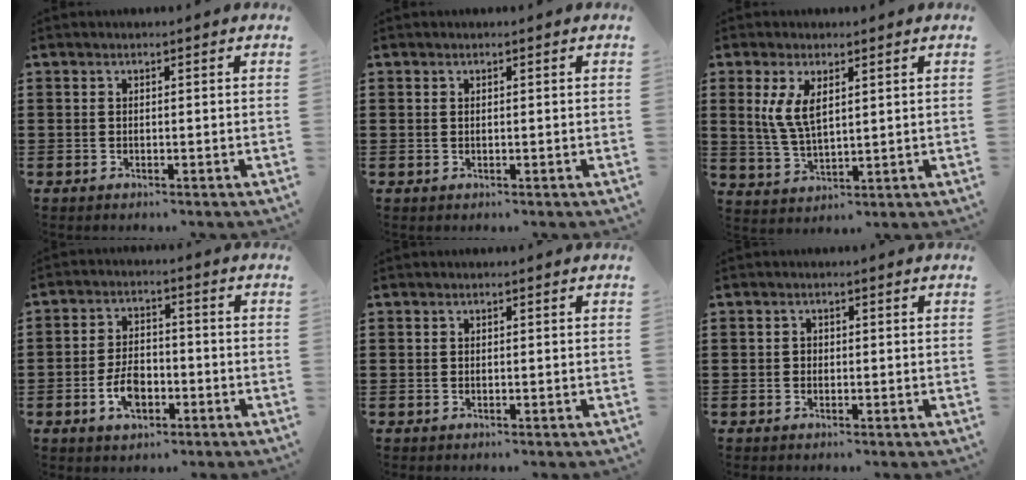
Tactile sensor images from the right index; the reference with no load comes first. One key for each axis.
{"total": 0.0}
{"total": 5.6, "fx": 1.9, "fy": 2.5, "fz": 4.6, "tx": -0.105, "ty": 0.003, "tz": 0.031}
{"total": 5.7, "fx": -2.2, "fy": 3.2, "fz": 4.1, "tx": -0.092, "ty": 0.003, "tz": -0.043}
{"total": 0.0}
{"total": 0.7, "fx": -0.1, "fy": 0.7, "fz": 0.2, "tx": -0.007, "ty": 0.002, "tz": -0.003}